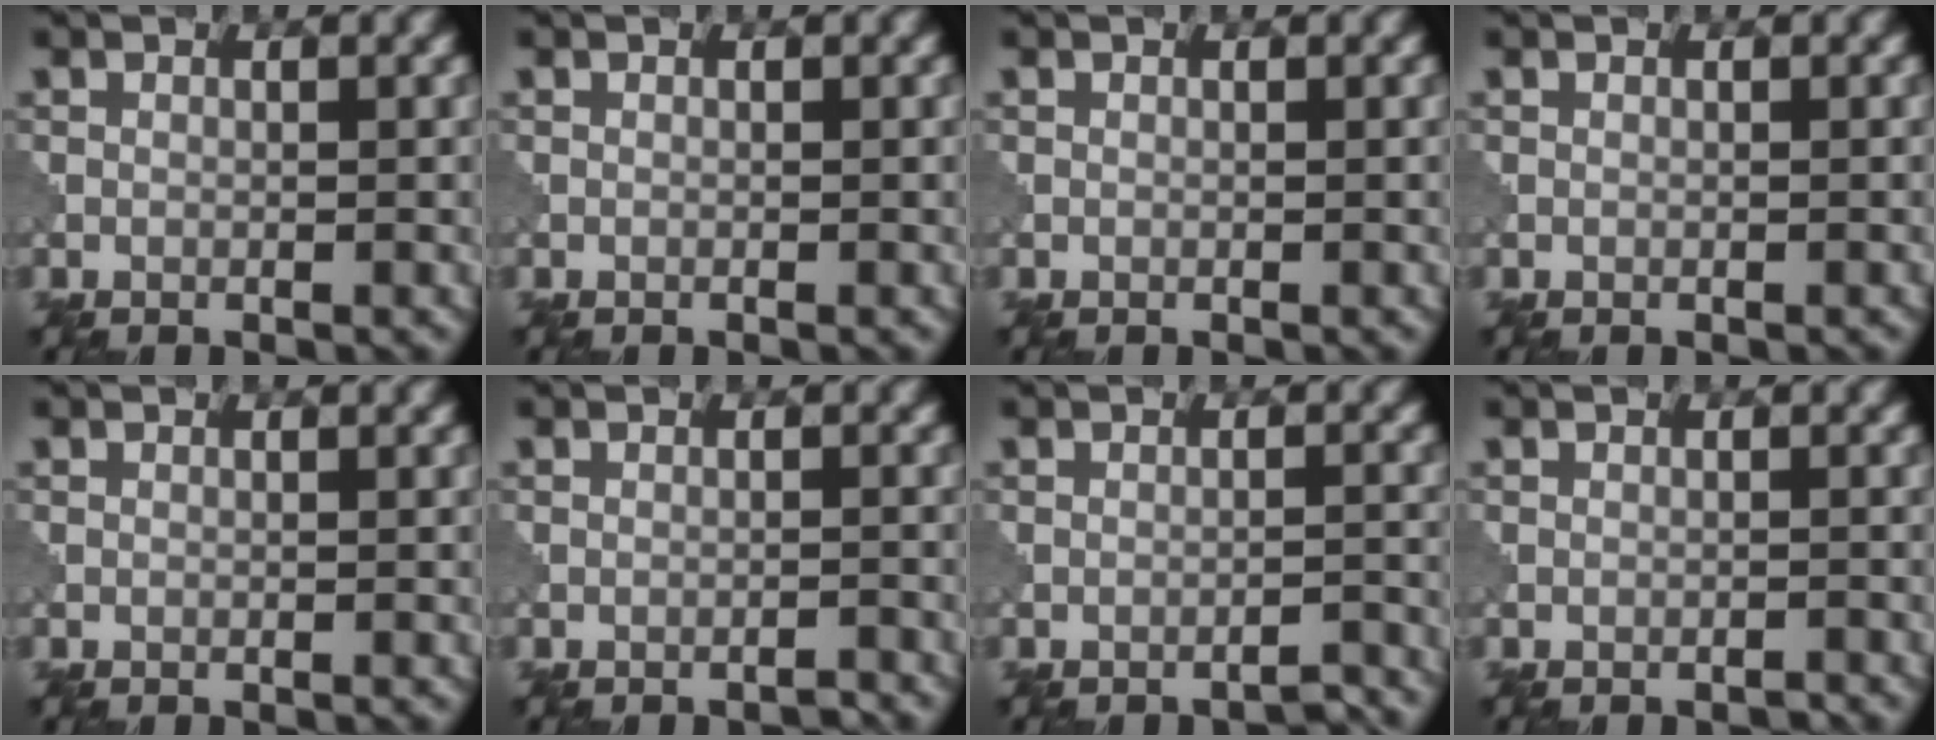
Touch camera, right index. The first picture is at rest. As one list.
[{"total": 0.0}, {"total": 0.0}, {"total": 0.0}, {"total": 0.0}, {"total": 1.0, "force": [-1.0, 0.0, 0.2], "torque": [-0.001, 0.000, -0.022]}, {"total": 2.0, "force": [-2.0, 0.1, 0.5], "torque": [0.003, 0.007, -0.030]}, {"total": 0.7, "force": [-0.7, 0.0, 0.2], "torque": [-0.001, 0.000, -0.015]}]